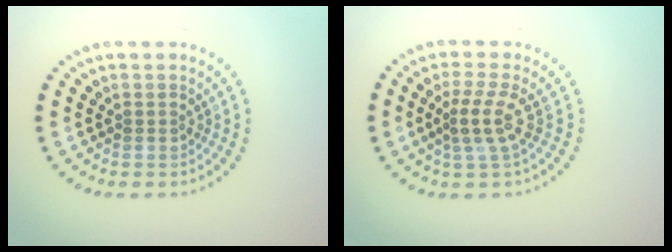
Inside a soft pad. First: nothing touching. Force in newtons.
{"total": 2.8, "press": 2.1, "slide": 1.8}